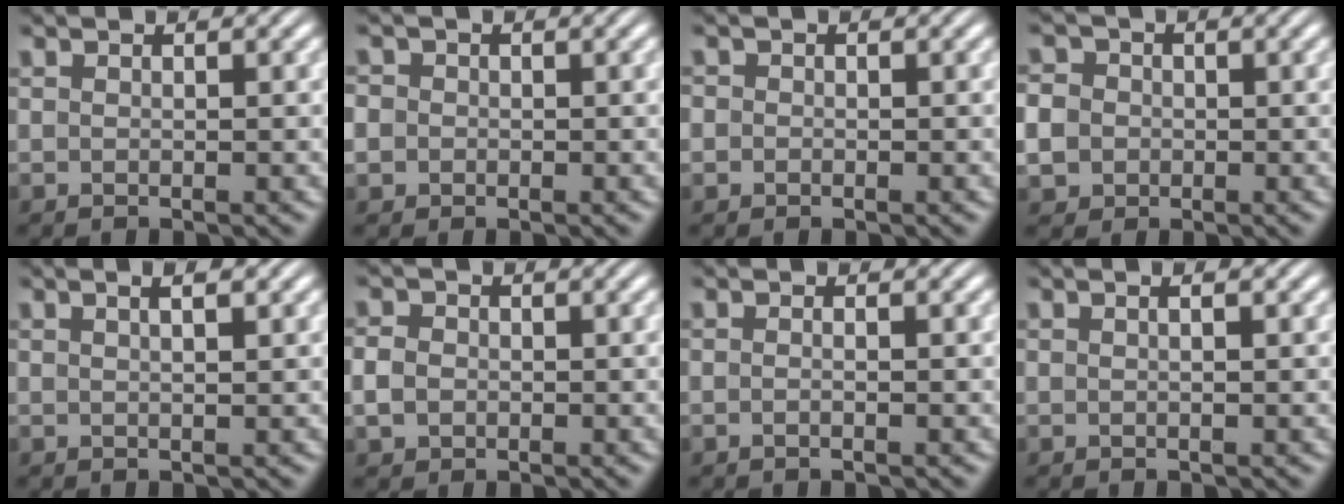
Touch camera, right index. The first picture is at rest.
{"total": 3.5, "force": [-0.5, 3.4, 0.9], "torque": [-0.036, -0.010, -0.013]}
{"total": 1.7, "force": [-0.3, 1.6, 0.2], "torque": [-0.012, -0.005, -0.010]}
{"total": 5.0, "force": [-0.5, 4.6, 1.7], "torque": [-0.050, -0.015, -0.010]}
{"total": 1.6, "force": [0.7, 0.2, 1.4], "torque": [-0.016, 0.005, 0.010]}
{"total": 2.3, "force": [-0.4, 2.0, 1.0], "torque": [-0.032, -0.006, -0.005]}
{"total": 0.6, "force": [-0.4, 0.1, 0.5], "torque": [-0.008, 0.002, -0.010]}
{"total": 0.7, "force": [0.1, 0.0, 0.7], "torque": [-0.007, 0.004, 0.000]}